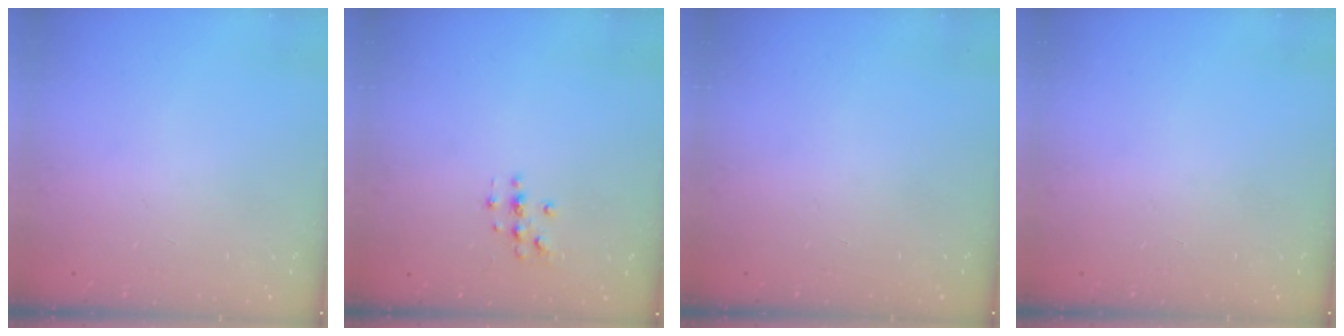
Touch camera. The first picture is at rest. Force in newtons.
{"total": 2.0, "press": 2.0, "slide": 0.2}
{"total": 0.0}
{"total": 0.0}